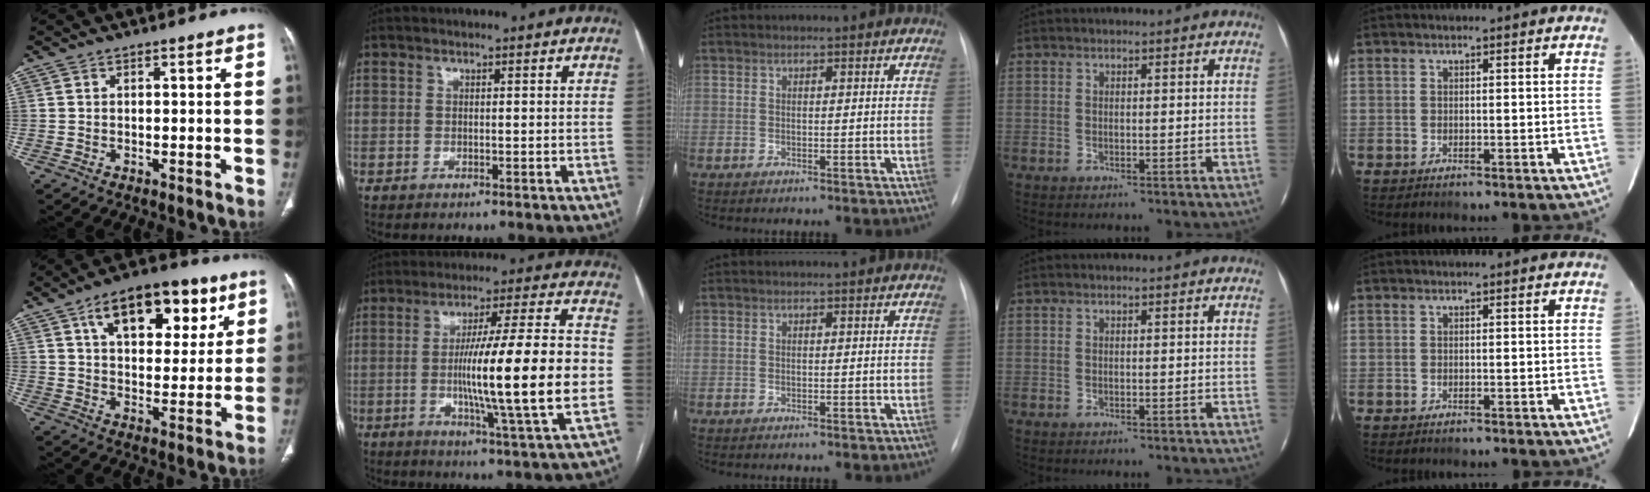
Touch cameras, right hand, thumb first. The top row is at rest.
{"thumb": {"total": 19.7, "force": [9.5, 10.4, 13.8], "torque": [-0.167, -0.015, 0.151]}, "index": {"total": 19.8, "force": [-1.9, -0.1, 19.7], "torque": [-0.307, 0.000, -0.036]}}